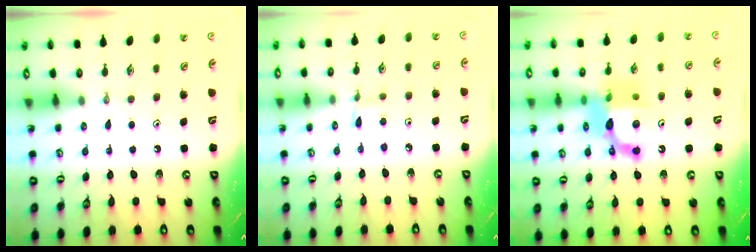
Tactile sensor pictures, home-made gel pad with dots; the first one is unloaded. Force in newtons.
{"total": 1.6, "press": 1.5, "slide": 0.2}
{"total": 13.6, "press": 13.6, "slide": 1.1}